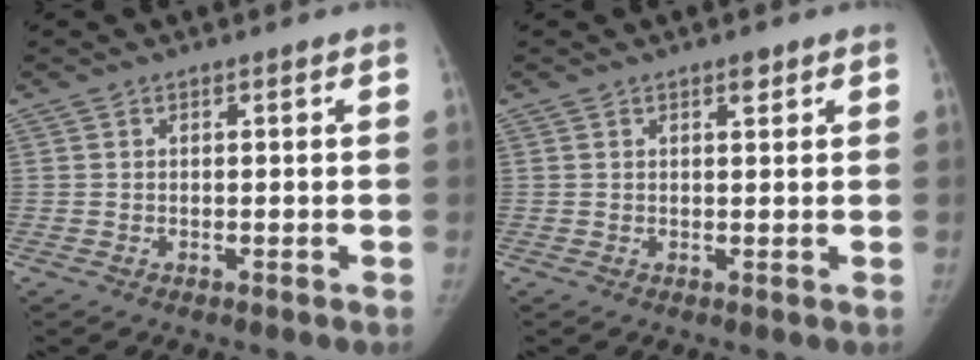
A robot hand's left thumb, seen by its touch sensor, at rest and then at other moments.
{"total": 1.5, "force": [1.0, 0.6, 1.0], "torque": [-0.009, -0.004, 0.014]}